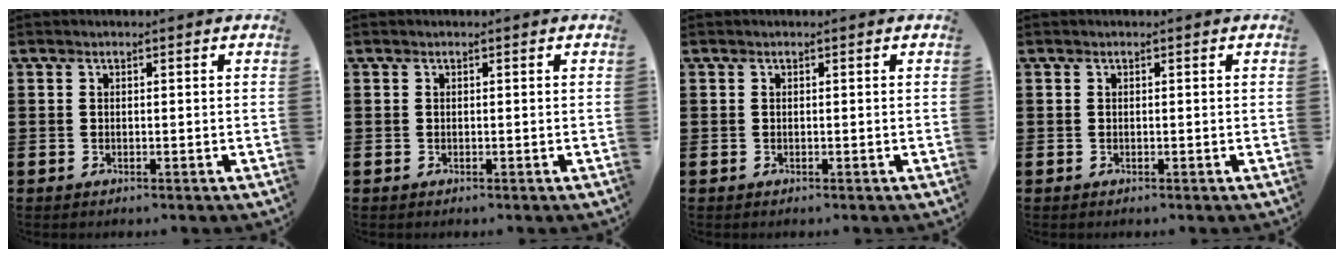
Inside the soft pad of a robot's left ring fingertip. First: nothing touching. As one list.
[{"total": 0.0}, {"total": 0.0}, {"total": 0.0}]